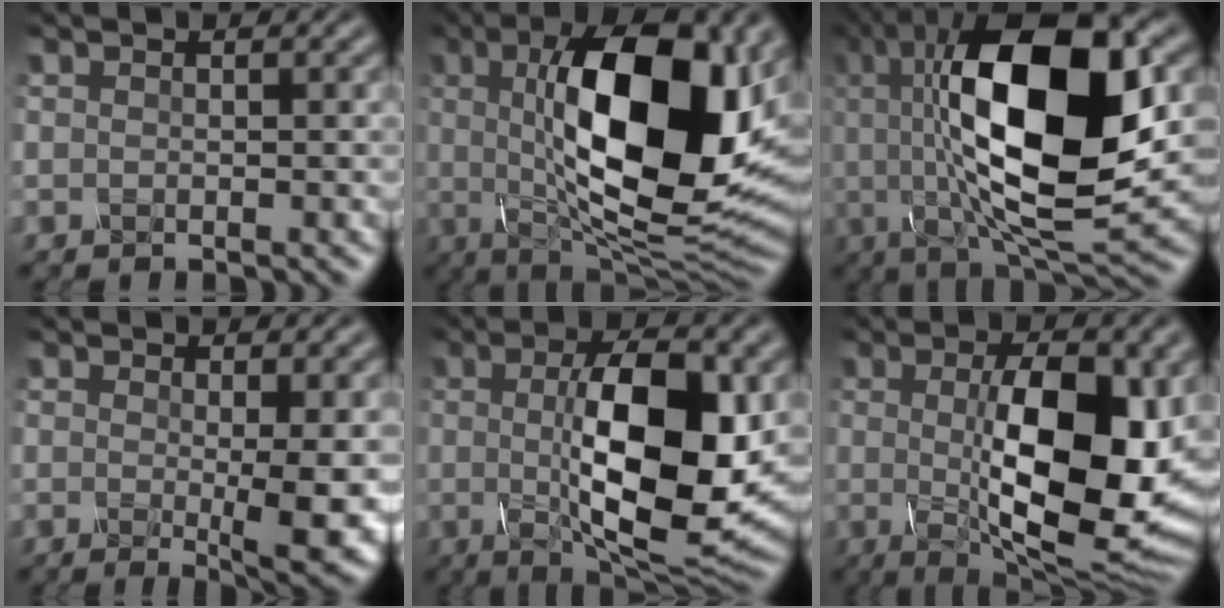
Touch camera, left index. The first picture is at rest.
{"total": 16.5, "force": [2.4, 6.5, 14.9], "torque": [-0.219, 0.002, 0.029]}
{"total": 16.1, "force": [2.6, 5.9, 14.7], "torque": [-0.249, 0.000, 0.039]}
{"total": 5.6, "force": [-0.3, 1.0, 5.5], "torque": [-0.079, -0.016, 0.001]}
{"total": 12.8, "force": [0.3, 4.6, 12.0], "torque": [-0.182, -0.006, 0.005]}
{"total": 14.2, "force": [0.1, 5.5, 13.1], "torque": [-0.188, -0.006, 0.004]}